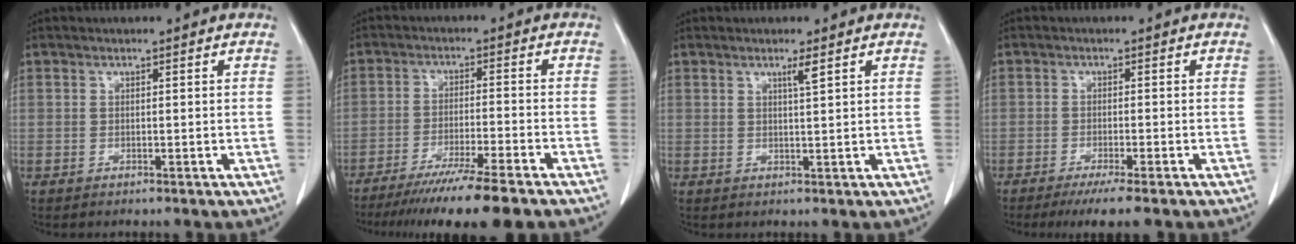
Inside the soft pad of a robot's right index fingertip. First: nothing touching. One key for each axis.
{"total": 13.0, "fx": -10.3, "fy": -0.8, "fz": 7.8, "tx": -0.117, "ty": -0.040, "tz": -0.163}
{"total": 1.7, "fx": 1.0, "fy": -0.3, "fz": 1.3, "tx": -0.027, "ty": -0.004, "tz": 0.018}
{"total": 5.1, "fx": -3.8, "fy": 0.2, "fz": 3.4, "tx": -0.045, "ty": -0.010, "tz": -0.057}